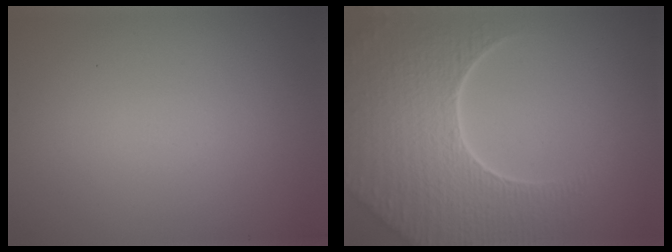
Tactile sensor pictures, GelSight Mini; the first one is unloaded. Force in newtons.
{"total": 9.0, "press": 6.3, "slide": 6.5}